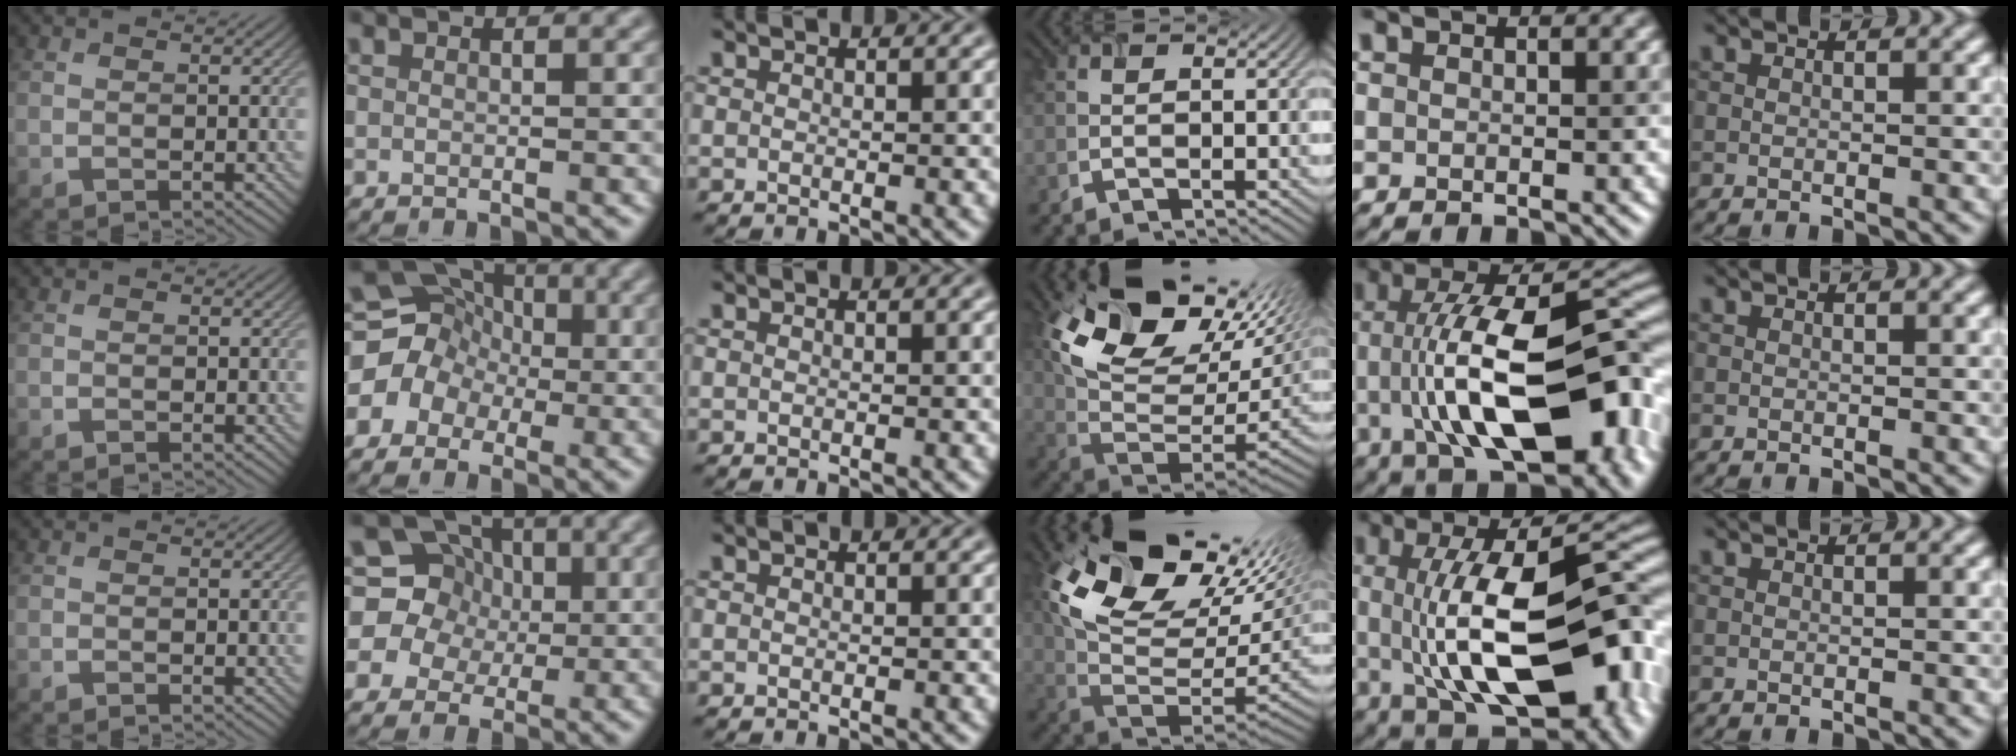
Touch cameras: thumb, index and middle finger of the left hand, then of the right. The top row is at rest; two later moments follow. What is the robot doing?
{"motion": "extract", "object": "airpods case & airpods"}